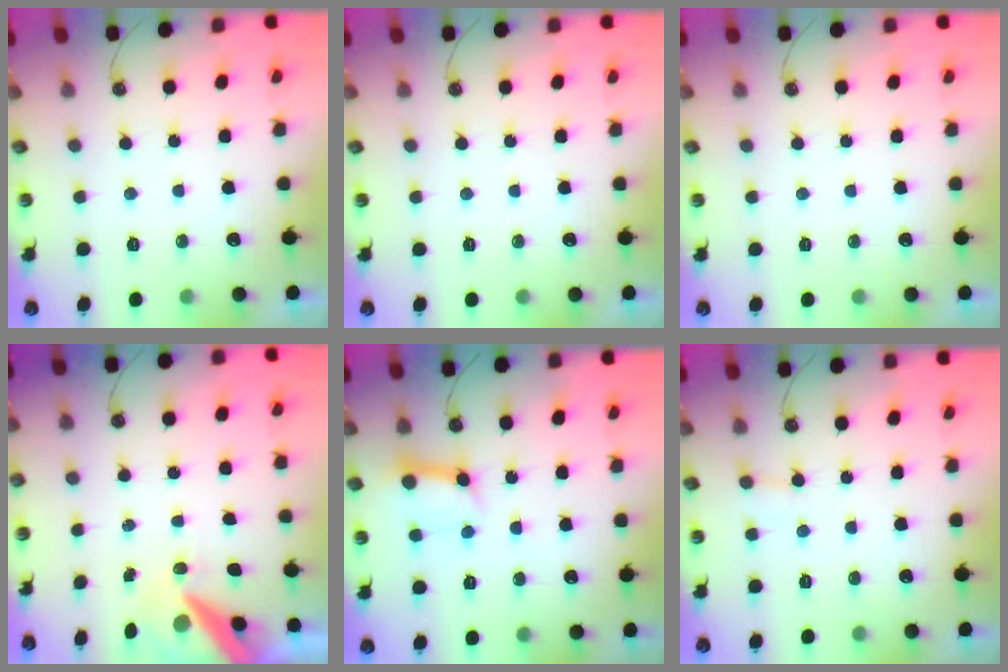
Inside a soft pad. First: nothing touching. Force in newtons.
{"total": 0.0}
{"total": 0.0}
{"total": 11.7, "press": 11.6, "slide": 1.3}
{"total": 10.6, "press": 10.5, "slide": 1.4}
{"total": 4.1, "press": 4.0, "slide": 0.4}